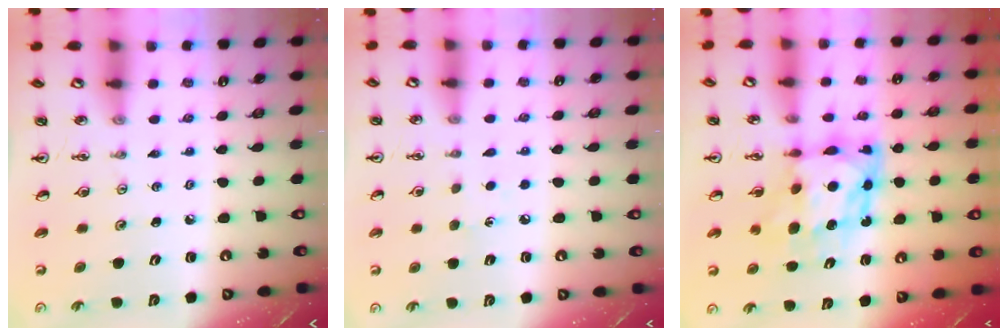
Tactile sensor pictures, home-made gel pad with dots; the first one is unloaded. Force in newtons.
{"total": 4.3, "press": 4.3, "slide": 0.4}
{"total": 10.1, "press": 10.1, "slide": 0.9}